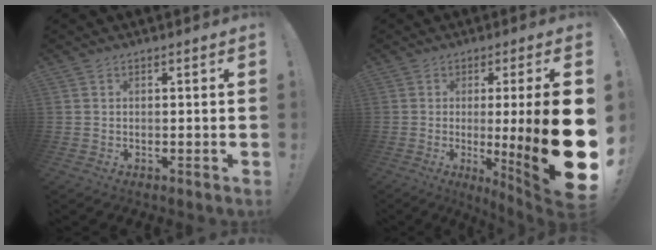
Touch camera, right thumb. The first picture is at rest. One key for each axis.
{"total": 20.9, "fx": -1.6, "fy": 0.5, "fz": 20.8, "tx": -0.306, "ty": -0.022, "tz": -0.016}